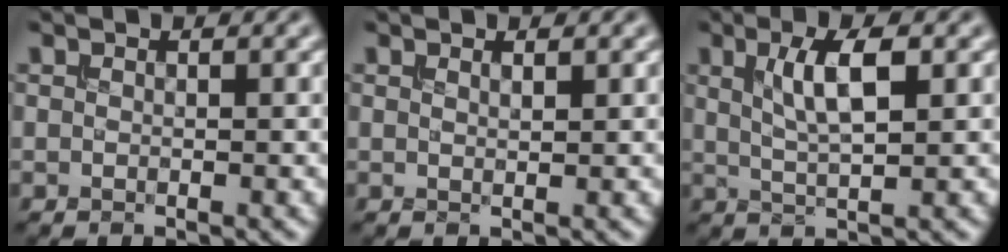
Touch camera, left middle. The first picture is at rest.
{"total": 0.6, "force": [0.5, 0.1, 0.3], "torque": [-0.003, 0.001, 0.009]}
{"total": 4.4, "force": [1.2, 1.3, 4.0], "torque": [-0.077, 0.004, 0.022]}